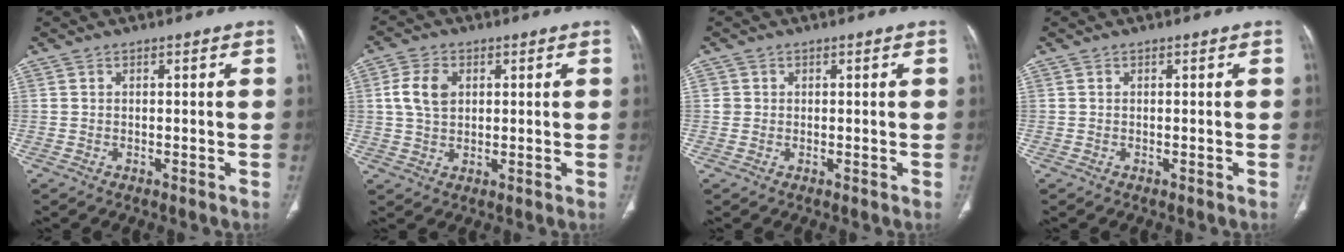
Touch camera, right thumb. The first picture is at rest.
{"total": 6.3, "force": [1.5, 4.4, 4.3], "torque": [-0.082, 0.001, 0.028]}
{"total": 1.4, "force": [0.2, 1.3, 0.1], "torque": [0.009, 0.003, 0.002]}
{"total": 0.0}